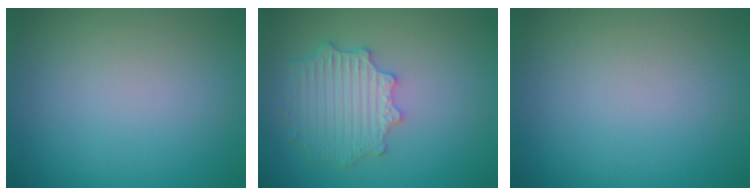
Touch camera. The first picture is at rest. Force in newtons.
{"total": 4.4, "press": 3.6, "slide": 2.5}
{"total": 0.0}